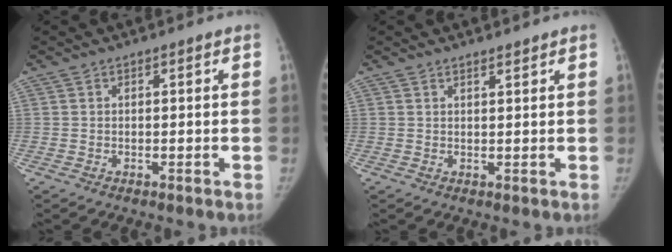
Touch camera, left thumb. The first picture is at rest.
{"total": 1.3, "force": [1.2, 0.2, 0.5], "torque": [-0.003, -0.010, 0.020]}